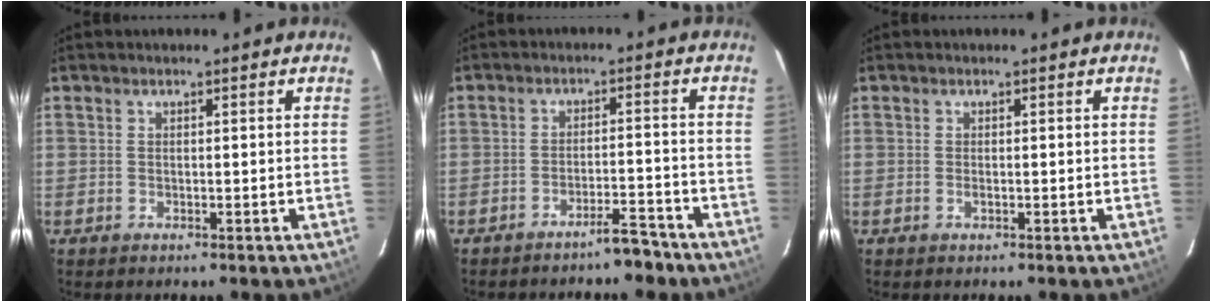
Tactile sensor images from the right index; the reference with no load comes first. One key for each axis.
{"total": 4.9, "fx": -4.2, "fy": 1.2, "fz": 2.1, "tx": -0.043, "ty": 0.012, "tz": -0.055}
{"total": 0.6, "fx": -0.1, "fy": 0.1, "fz": 0.6, "tx": -0.012, "ty": 0.001, "tz": -0.002}